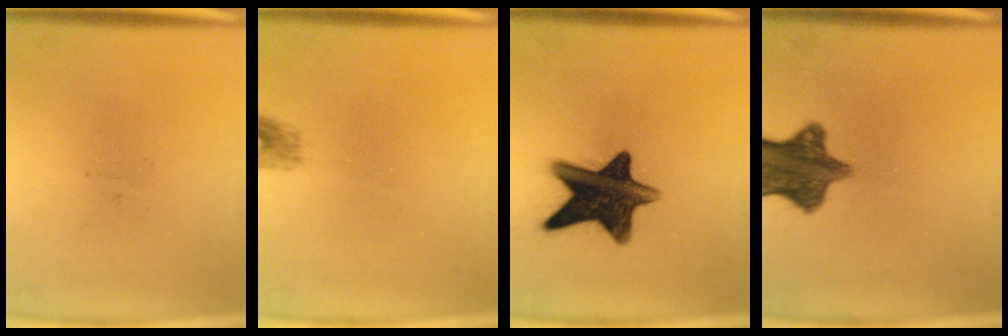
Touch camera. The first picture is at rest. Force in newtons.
{"total": 1.5}
{"total": 14.0}
{"total": 10.1}